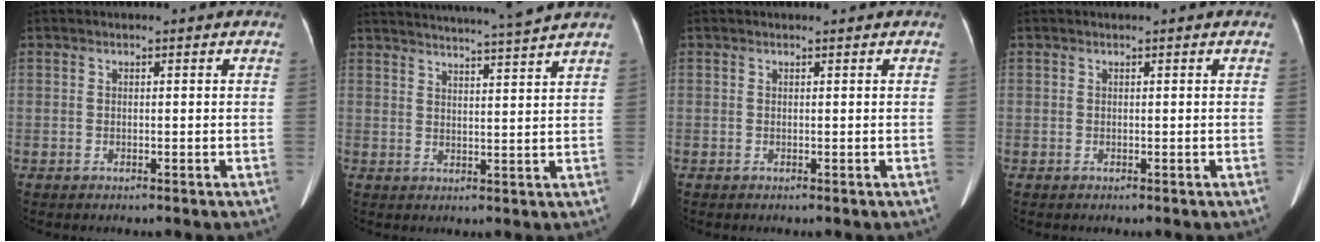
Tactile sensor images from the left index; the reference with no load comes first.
{"total": 13.1, "force": [12.2, -2.1, 4.4], "torque": [-0.080, -0.028, 0.165]}
{"total": 0.0}
{"total": 0.0}